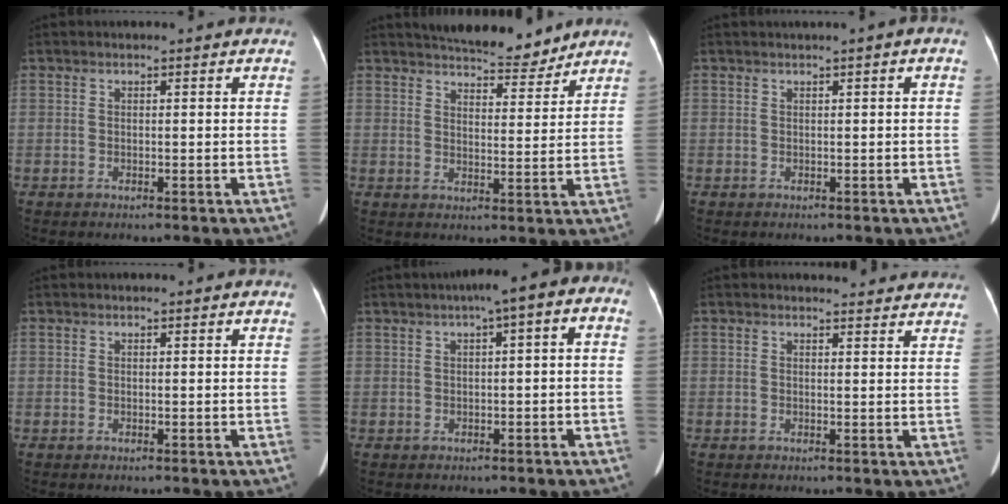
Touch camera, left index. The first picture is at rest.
{"total": 9.7, "force": [9.0, 2.0, 3.1], "torque": [-0.039, -0.001, 0.123]}
{"total": 0.5, "force": [0.0, 0.3, 0.4], "torque": [-0.005, 0.004, -0.001]}
{"total": 0.0}
{"total": 6.2, "force": [1.3, 1.7, 5.8], "torque": [-0.073, 0.038, 0.007]}
{"total": 5.3, "force": [4.9, 1.9, 0.2], "torque": [0.011, 0.005, 0.039]}